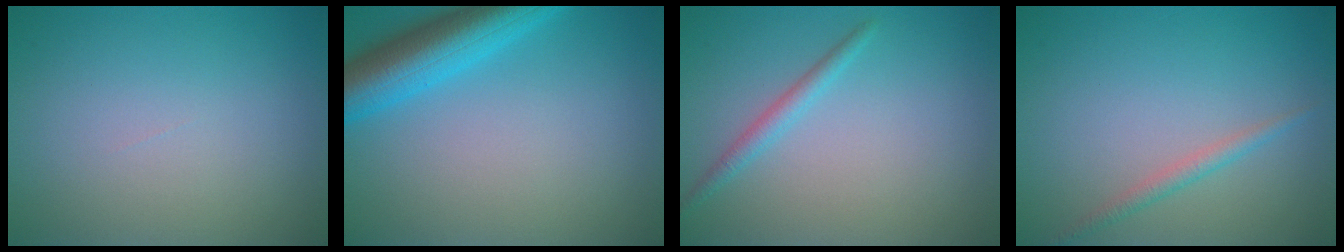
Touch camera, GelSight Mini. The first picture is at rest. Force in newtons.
{"total": 6.8, "press": 6.8, "slide": 0.4}
{"total": 1.6, "press": 1.6, "slide": 0.1}
{"total": 1.4, "press": 1.4, "slide": 0.0}